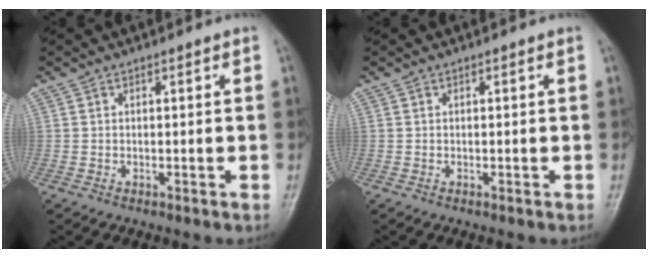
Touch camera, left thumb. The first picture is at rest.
{"total": 0.0}